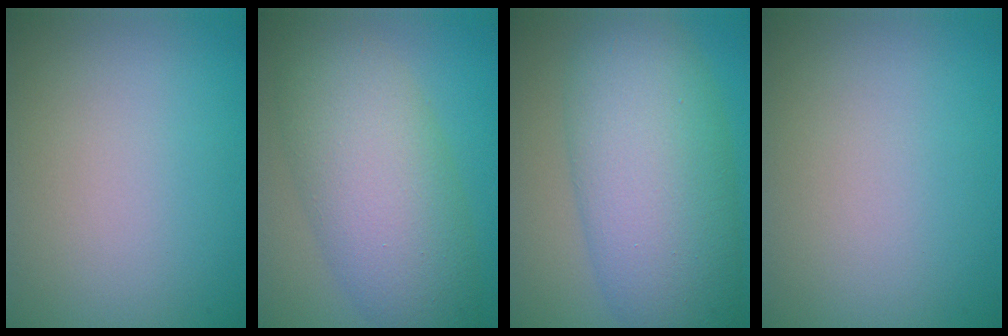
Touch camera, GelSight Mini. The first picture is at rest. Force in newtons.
{"total": 8.6, "press": 8.6, "slide": 0.4}
{"total": 10.3, "press": 10.3, "slide": 0.3}
{"total": 0.0}